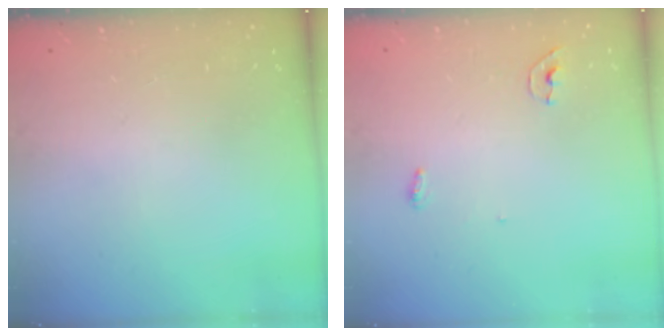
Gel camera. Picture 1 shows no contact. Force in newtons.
{"total": 6.4, "press": 4.1, "slide": 4.9}